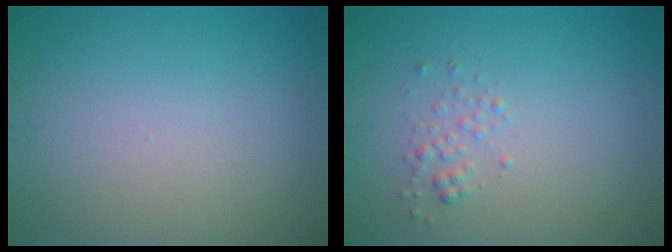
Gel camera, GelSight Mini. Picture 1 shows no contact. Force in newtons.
{"total": 1.2, "press": 1.2, "slide": 0.1}